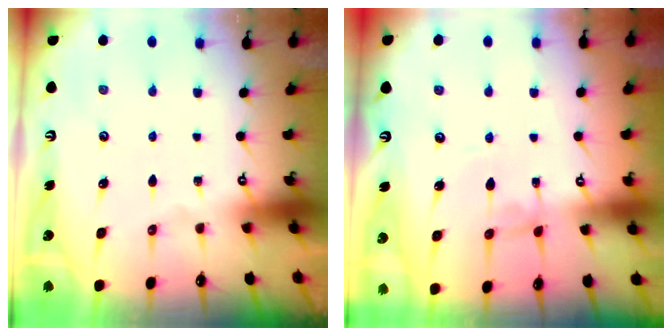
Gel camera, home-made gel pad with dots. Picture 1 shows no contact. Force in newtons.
{"total": 1.1, "press": 1.1, "slide": 0.2}